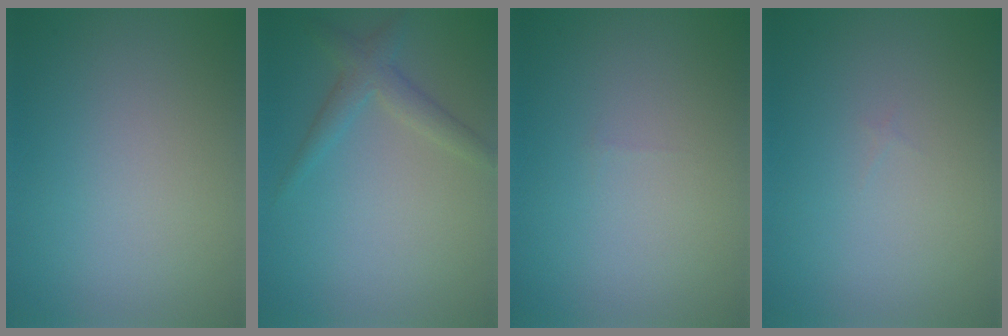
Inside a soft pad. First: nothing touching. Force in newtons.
{"total": 2.4, "press": 2.4, "slide": 0.2}
{"total": 0.0}
{"total": 0.0}